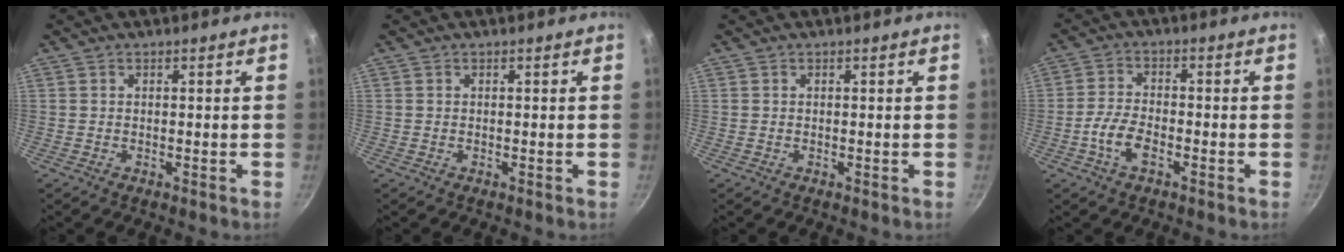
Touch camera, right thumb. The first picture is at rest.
{"total": 0.0}
{"total": 0.0}
{"total": 5.7, "force": [-2.3, 2.7, 4.4], "torque": [-0.092, 0.019, -0.051]}